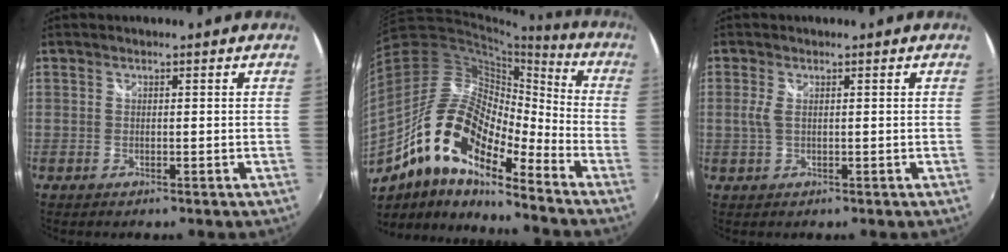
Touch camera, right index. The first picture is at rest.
{"total": 19.1, "force": [-11.0, 6.7, 14.1], "torque": [-0.246, -0.010, -0.224]}
{"total": 2.0, "force": [0.1, 0.5, 1.9], "torque": [-0.041, 0.000, 0.002]}